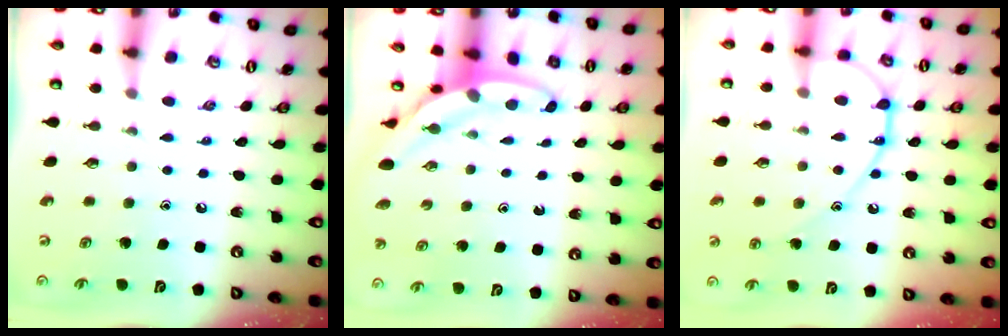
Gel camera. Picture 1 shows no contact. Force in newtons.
{"total": 3.6, "press": 3.6, "slide": 0.1}
{"total": 11.6, "press": 11.6, "slide": 0.6}